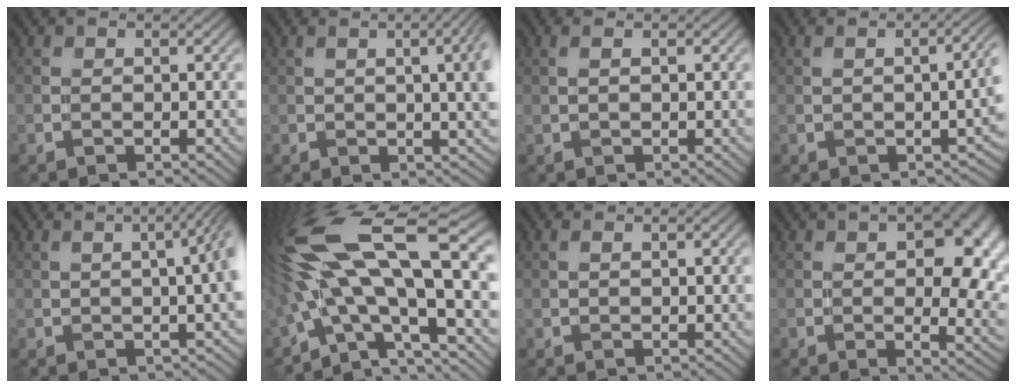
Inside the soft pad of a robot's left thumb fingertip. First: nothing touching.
{"total": 6.2, "force": [0.9, 1.9, 5.8], "torque": [-0.060, 0.014, 0.018]}
{"total": 0.9, "force": [0.3, 0.2, 0.8], "torque": [-0.015, 0.000, 0.005]}
{"total": 5.0, "force": [-0.1, 1.9, 4.7], "torque": [-0.042, 0.001, 0.008]}
{"total": 6.4, "force": [0.4, 1.8, 6.2], "torque": [-0.051, 0.017, 0.008]}
{"total": 18.8, "force": [1.6, 6.7, 17.4], "torque": [-0.330, 0.009, 0.034]}
{"total": 1.0, "force": [0.2, 0.2, 0.9], "torque": [-0.016, 0.000, 0.005]}
{"total": 12.2, "force": [1.6, 5.8, 10.5], "torque": [-0.123, 0.002, 0.033]}